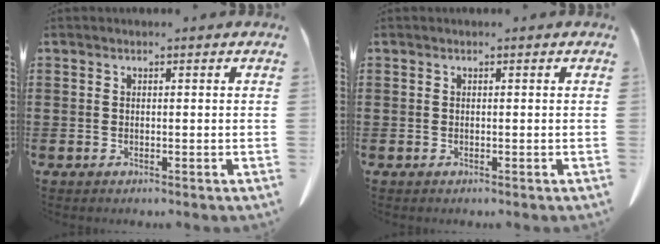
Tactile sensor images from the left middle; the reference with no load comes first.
{"total": 0.0}